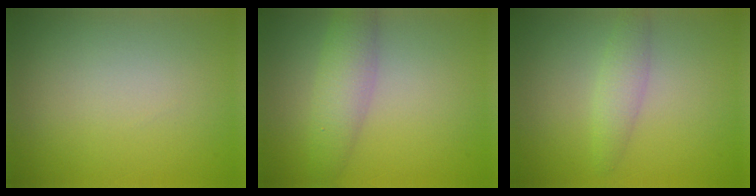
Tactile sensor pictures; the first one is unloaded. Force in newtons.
{"total": 3.5, "press": 3.5, "slide": 0.1}
{"total": 2.0, "press": 2.0, "slide": 0.1}